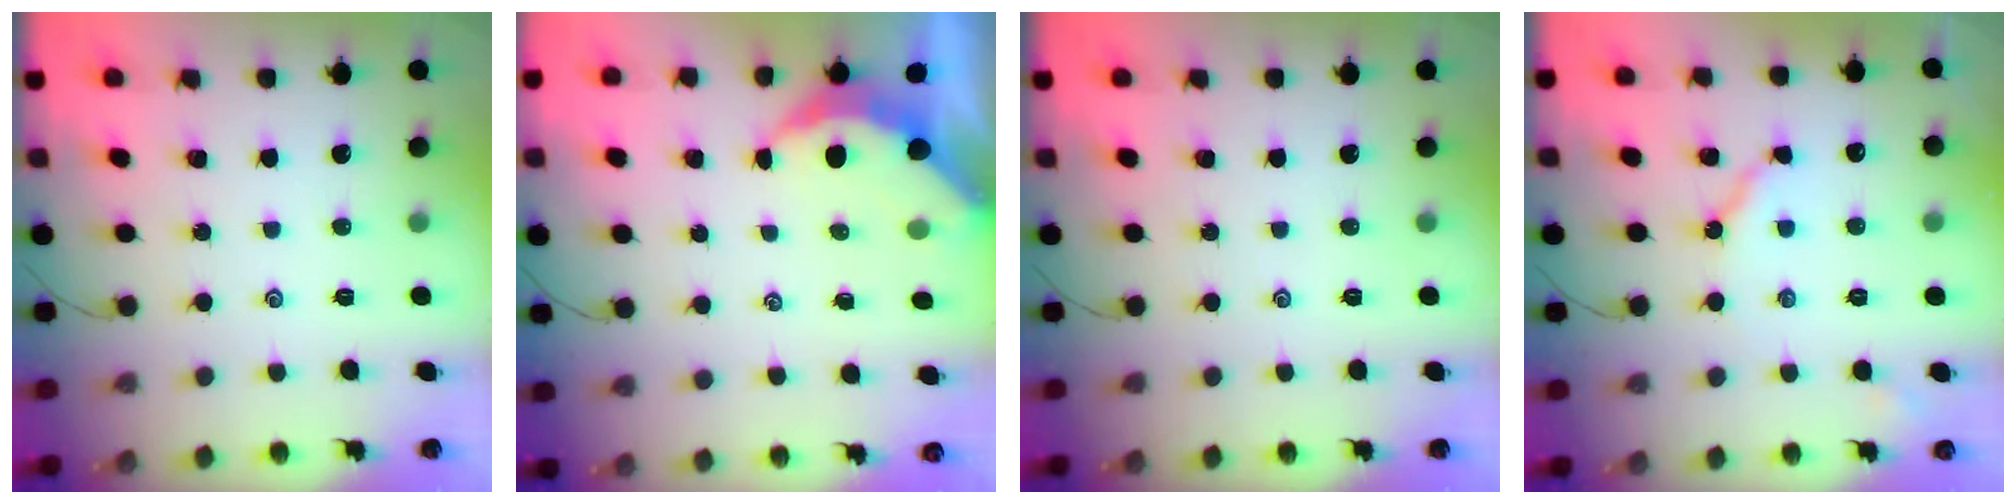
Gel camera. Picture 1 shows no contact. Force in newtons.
{"total": 5.5, "press": 5.5, "slide": 0.6}
{"total": 0.0}
{"total": 4.7, "press": 4.7, "slide": 0.6}